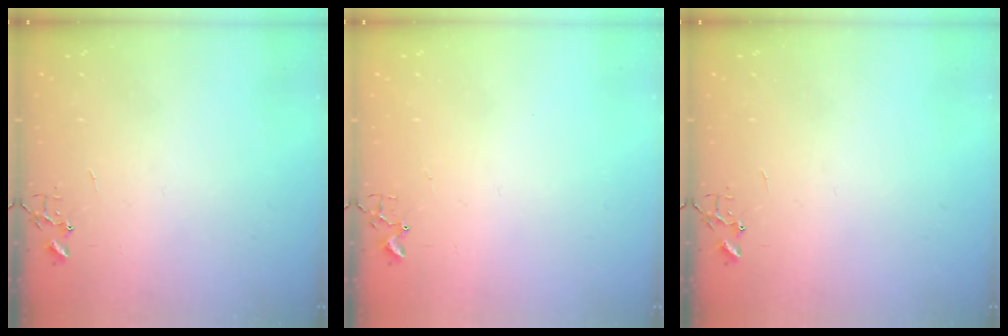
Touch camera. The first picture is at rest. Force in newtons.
{"total": 1.9, "press": 1.9, "slide": 0.2}
{"total": 0.0}